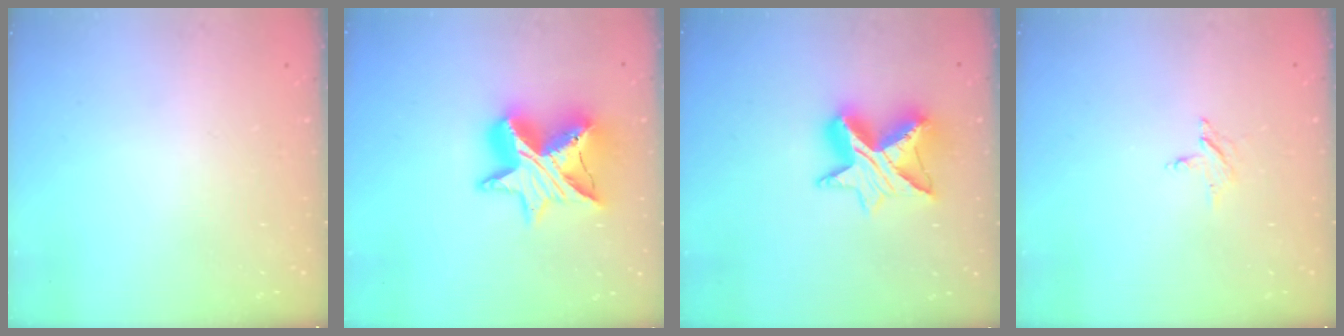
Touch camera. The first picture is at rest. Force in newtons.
{"total": 16.2, "press": 16.2, "slide": 1.2}
{"total": 11.4, "press": 11.3, "slide": 1.0}
{"total": 2.3, "press": 2.2, "slide": 0.3}